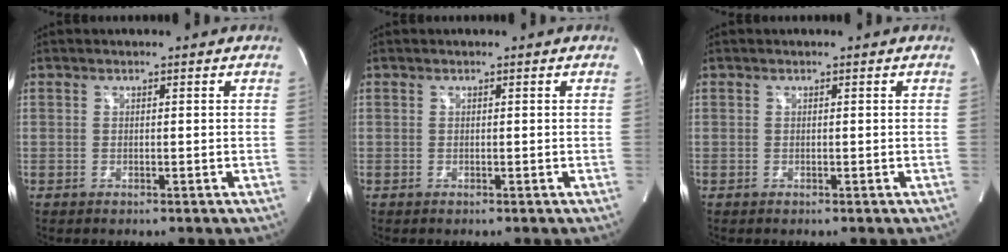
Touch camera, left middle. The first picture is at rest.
{"total": 0.0}
{"total": 0.0}